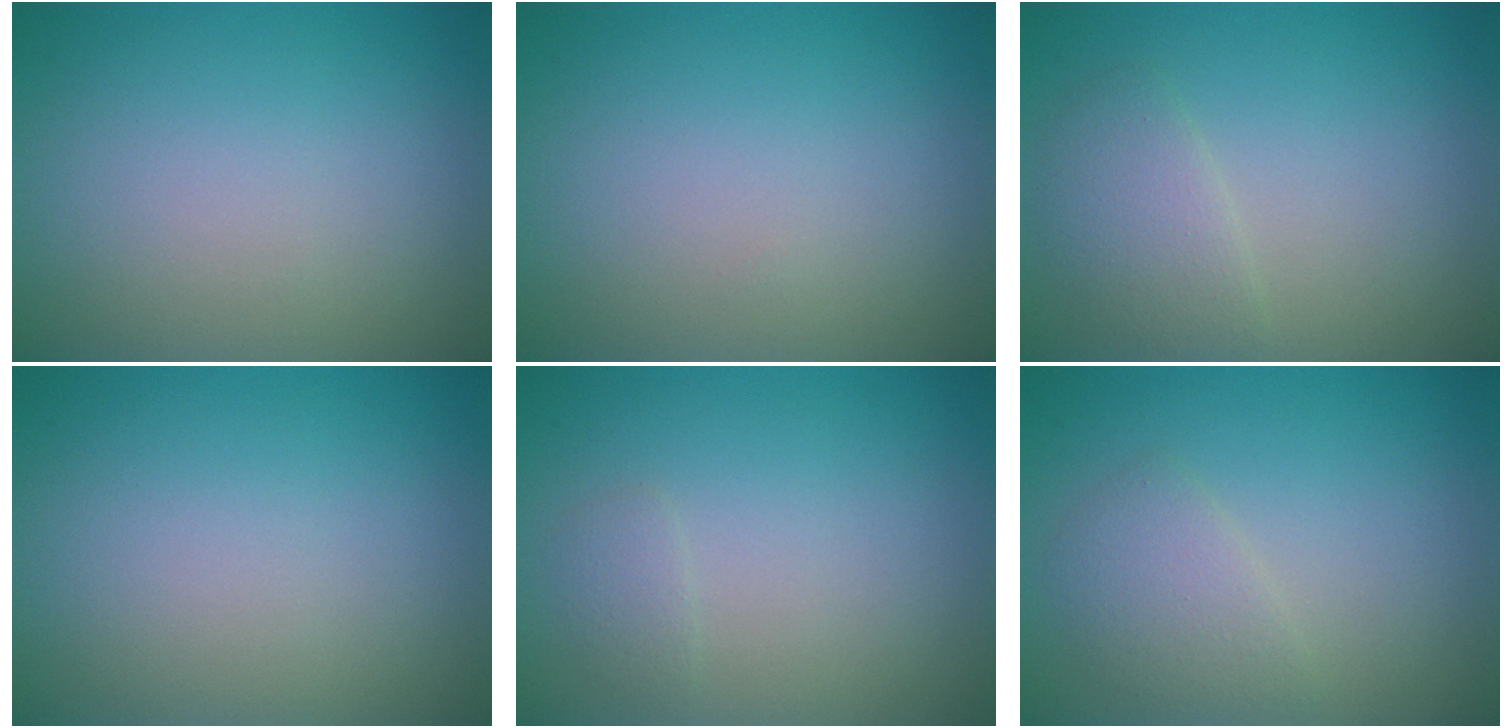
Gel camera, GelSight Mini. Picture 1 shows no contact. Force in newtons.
{"total": 0.0}
{"total": 2.4, "press": 2.4, "slide": 0.1}
{"total": 0.0}
{"total": 0.9, "press": 0.9, "slide": 0.0}
{"total": 2.2, "press": 2.2, "slide": 0.0}